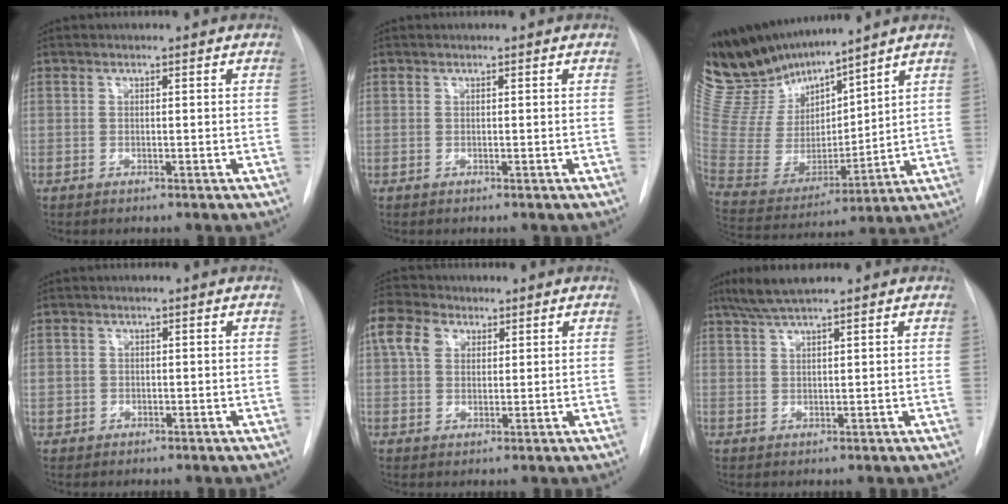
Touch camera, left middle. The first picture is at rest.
{"total": 0.0}
{"total": 17.0, "force": [15.5, 3.0, 6.2], "torque": [-0.138, -0.009, 0.312]}
{"total": 1.8, "force": [-0.1, 1.8, 0.5], "torque": [-0.007, 0.004, 0.003]}
{"total": 5.6, "force": [2.5, 4.1, 2.9], "torque": [-0.075, 0.026, 0.047]}
{"total": 4.9, "force": [4.0, -0.1, 2.9], "torque": [-0.062, 0.016, 0.078]}